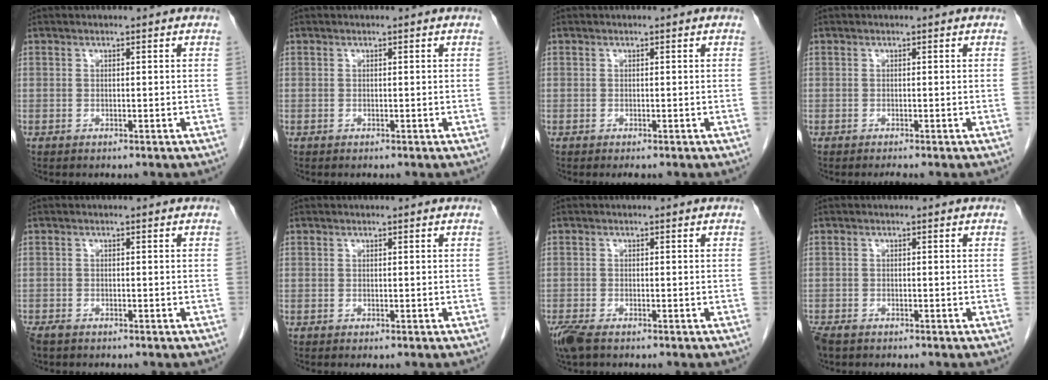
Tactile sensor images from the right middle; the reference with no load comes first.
{"total": 0.0}
{"total": 0.6, "force": [-0.5, 0.0, 0.4], "torque": [-0.009, -0.005, -0.006]}
{"total": 0.7, "force": [-0.5, -0.3, 0.2], "torque": [-0.009, -0.002, -0.009]}
{"total": 2.1, "force": [-1.7, 0.8, 0.9], "torque": [-0.021, -0.005, -0.028]}
{"total": 0.0}
{"total": 3.7, "force": [-2.7, 1.1, 2.4], "torque": [-0.056, -0.012, -0.048]}
{"total": 2.7, "force": [-2.1, 1.1, 1.3], "torque": [-0.032, -0.008, -0.035]}